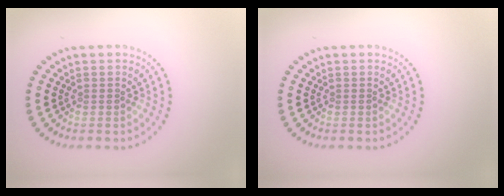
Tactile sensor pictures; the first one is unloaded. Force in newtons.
{"total": 0.0}